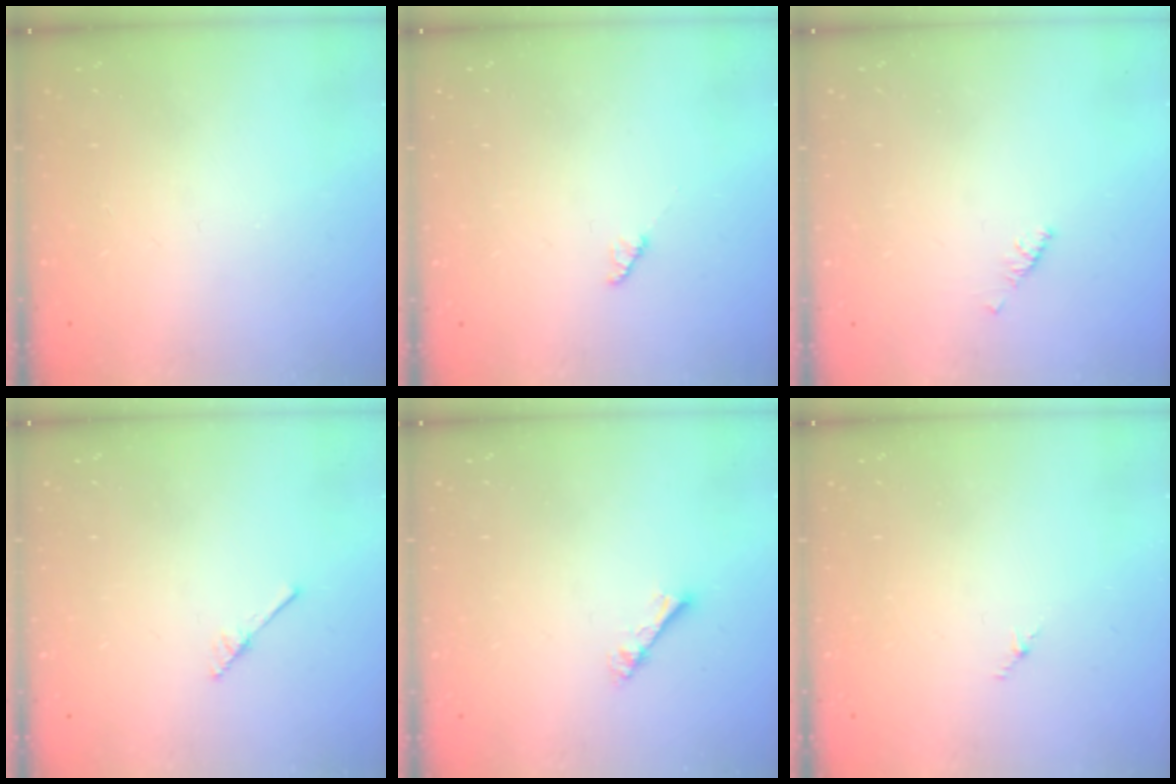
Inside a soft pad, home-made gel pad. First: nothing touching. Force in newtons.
{"total": 2.2, "press": 2.2, "slide": 0.3}
{"total": 2.1, "press": 2.0, "slide": 0.6}
{"total": 2.5, "press": 2.4, "slide": 0.3}
{"total": 2.3, "press": 2.3, "slide": 0.3}
{"total": 1.2, "press": 1.1, "slide": 0.6}